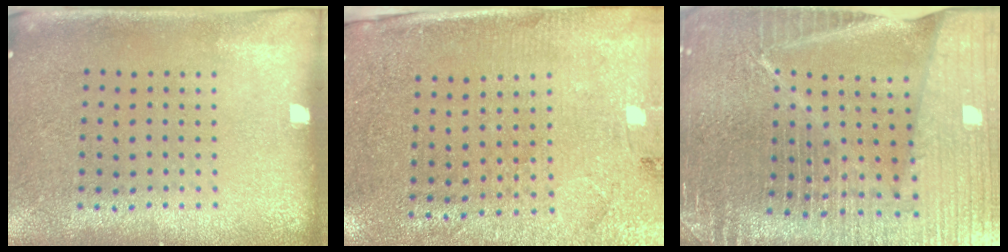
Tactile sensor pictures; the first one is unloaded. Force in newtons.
{"total": 2.8, "press": 2.6, "slide": 1.1}
{"total": 6.8, "press": 5.9, "slide": 3.5}